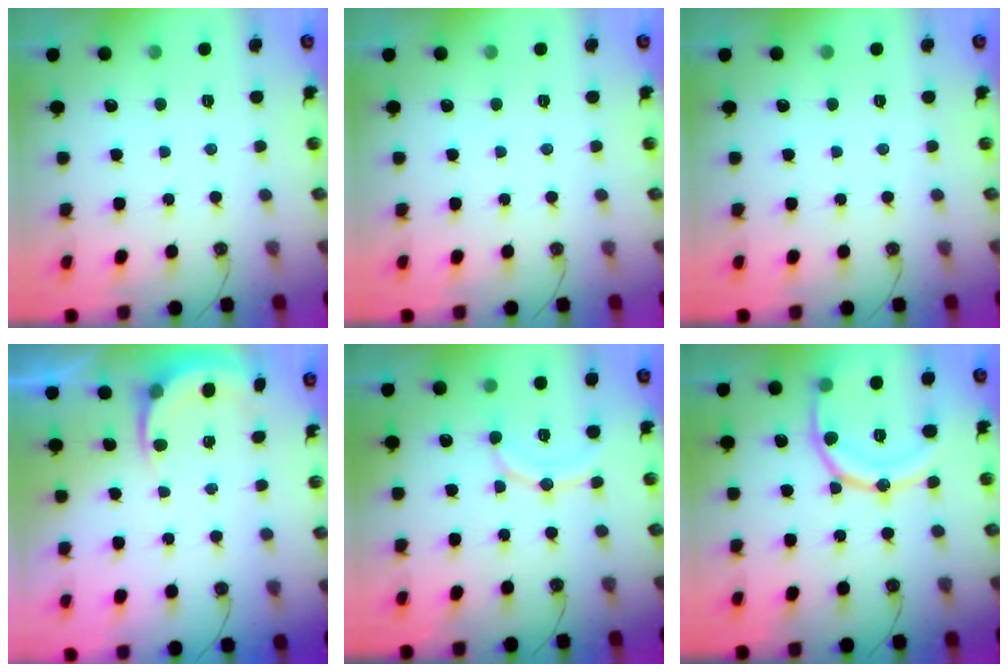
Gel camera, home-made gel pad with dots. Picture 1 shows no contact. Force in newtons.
{"total": 0.0}
{"total": 0.0}
{"total": 5.7, "press": 5.4, "slide": 1.6}
{"total": 11.3, "press": 11.0, "slide": 2.3}
{"total": 17.2, "press": 17.1, "slide": 2.0}